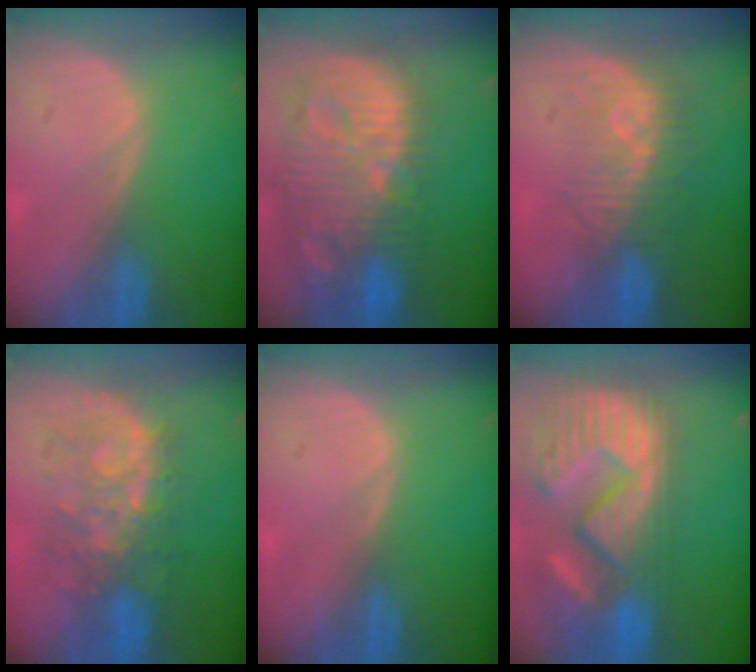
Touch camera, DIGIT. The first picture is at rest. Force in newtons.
{"total": 14.4, "press": 12.5, "slide": 7.1}
{"total": 8.2, "press": 7.4, "slide": 3.6}
{"total": 8.3, "press": 8.3, "slide": 0.9}
{"total": 0.0}
{"total": 15.3, "press": 12.5, "slide": 8.8}